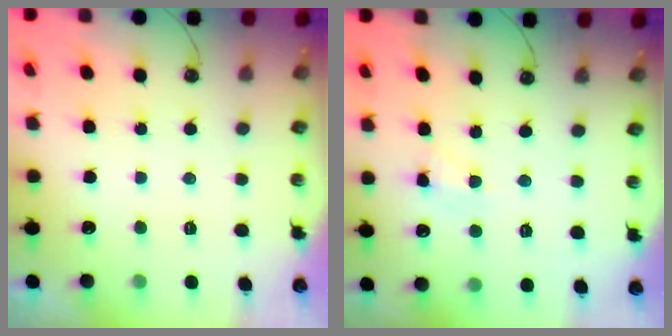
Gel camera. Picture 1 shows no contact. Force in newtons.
{"total": 4.4, "press": 4.3, "slide": 0.6}